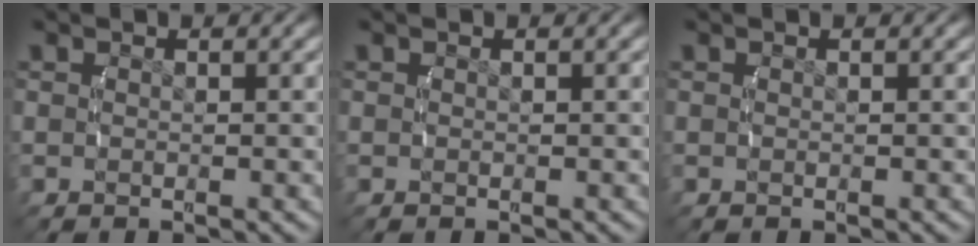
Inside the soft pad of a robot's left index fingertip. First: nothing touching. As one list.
[{"total": 0.0}, {"total": 0.0}]